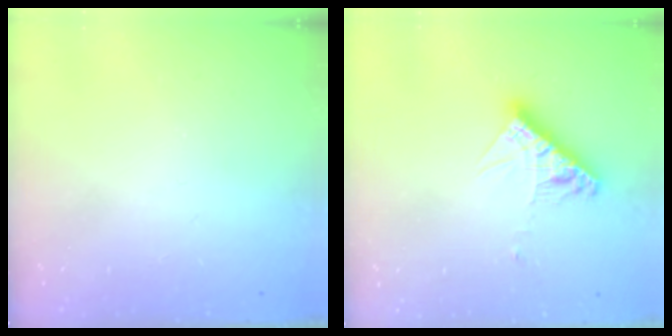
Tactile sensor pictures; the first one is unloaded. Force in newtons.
{"total": 9.5, "press": 9.4, "slide": 0.8}